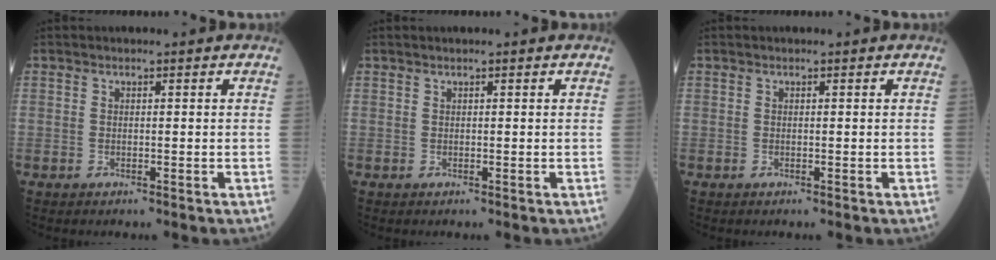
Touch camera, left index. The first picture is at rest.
{"total": 0.5, "force": [0.4, 0.0, 0.3], "torque": [-0.009, 0.008, 0.007]}
{"total": 0.0}